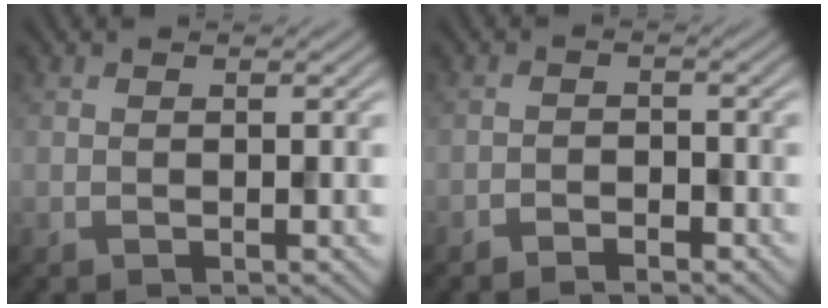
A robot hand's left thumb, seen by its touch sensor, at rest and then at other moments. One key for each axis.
{"total": 1.9, "fx": -1.6, "fy": 0.7, "fz": 0.7, "tx": -0.011, "ty": 0.002, "tz": -0.031}